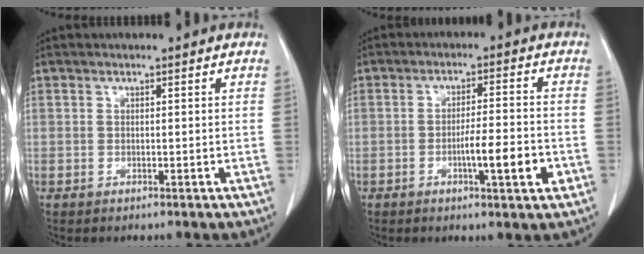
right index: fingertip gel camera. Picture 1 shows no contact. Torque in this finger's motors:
{"motor_torque": [0.93, -0.45, 0.42, 0.10]}